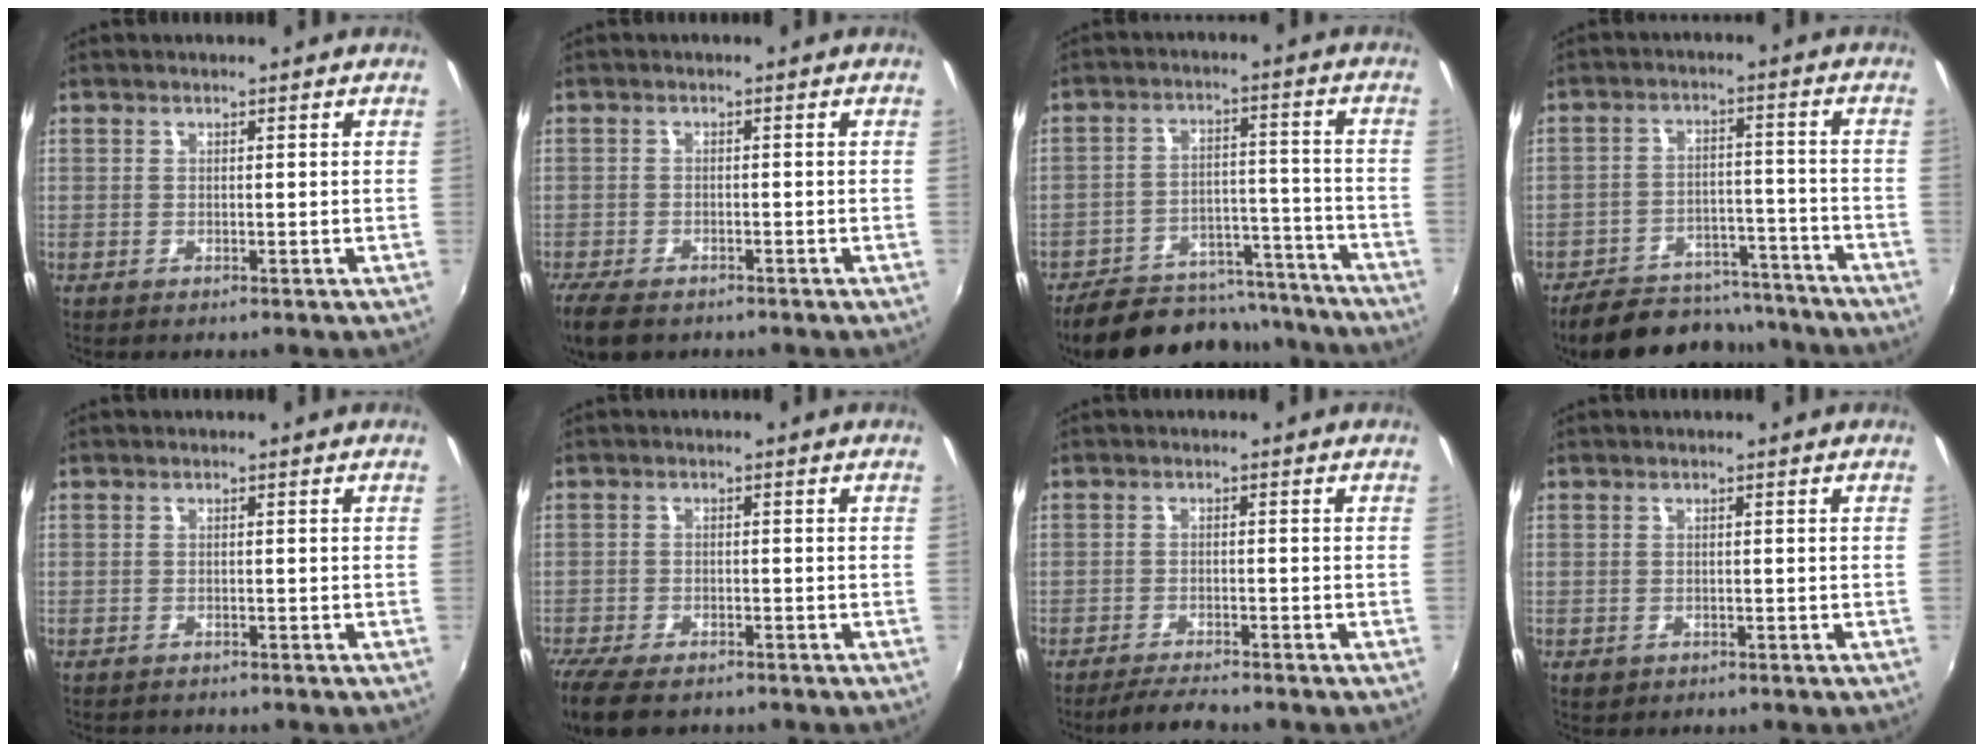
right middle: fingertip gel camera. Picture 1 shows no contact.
{"total": 5.4, "force": [-4.2, 2.0, 2.7], "torque": [-0.075, -0.022, -0.080]}
{"total": 20.7, "force": [-18.1, 7.4, 6.8], "torque": [-0.137, 0.032, -0.231]}
{"total": 17.9, "force": [-15.5, 6.6, 6.0], "torque": [-0.129, 0.026, -0.201]}
{"total": 0.7, "force": [-0.6, 0.1, -0.3], "torque": [0.002, 0.000, -0.009]}
{"total": 8.6, "force": [-6.8, 2.9, 4.4], "torque": [-0.112, -0.037, -0.124]}
{"total": 4.4, "force": [-4.1, 0.2, 1.8], "torque": [-0.051, -0.011, -0.072]}
{"total": 0.9, "force": [-0.2, 0.8, 0.3], "torque": [-0.006, -0.001, 0.001]}